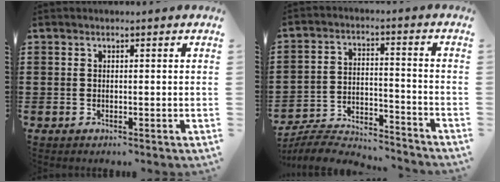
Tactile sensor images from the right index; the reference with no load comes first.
{"total": 5.6, "force": [-5.5, 0.8, 1.0], "torque": [-0.030, 0.003, -0.112]}